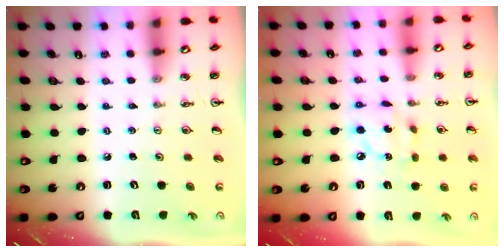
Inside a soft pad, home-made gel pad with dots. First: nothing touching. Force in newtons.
{"total": 6.5, "press": 6.5, "slide": 0.2}